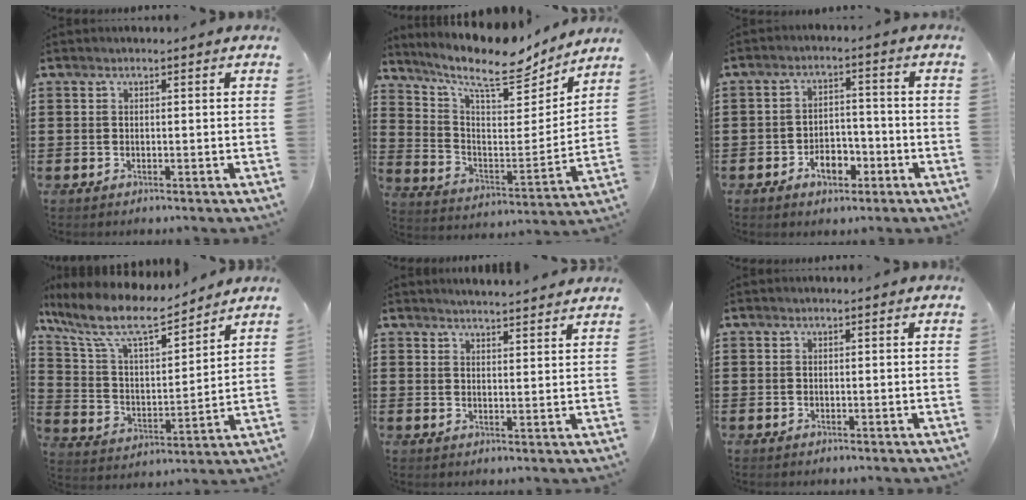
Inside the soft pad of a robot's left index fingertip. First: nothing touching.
{"total": 11.1, "force": [9.1, 2.8, 5.9], "torque": [-0.139, -0.064, 0.149]}
{"total": 5.1, "force": [-2.9, 2.9, 3.0], "torque": [-0.042, 0.006, -0.056]}
{"total": 9.8, "force": [7.8, 2.4, 5.5], "torque": [-0.140, -0.043, 0.132]}
{"total": 3.0, "force": [2.9, -0.5, 0.0], "torque": [-0.010, -0.013, 0.053]}
{"total": 0.0}